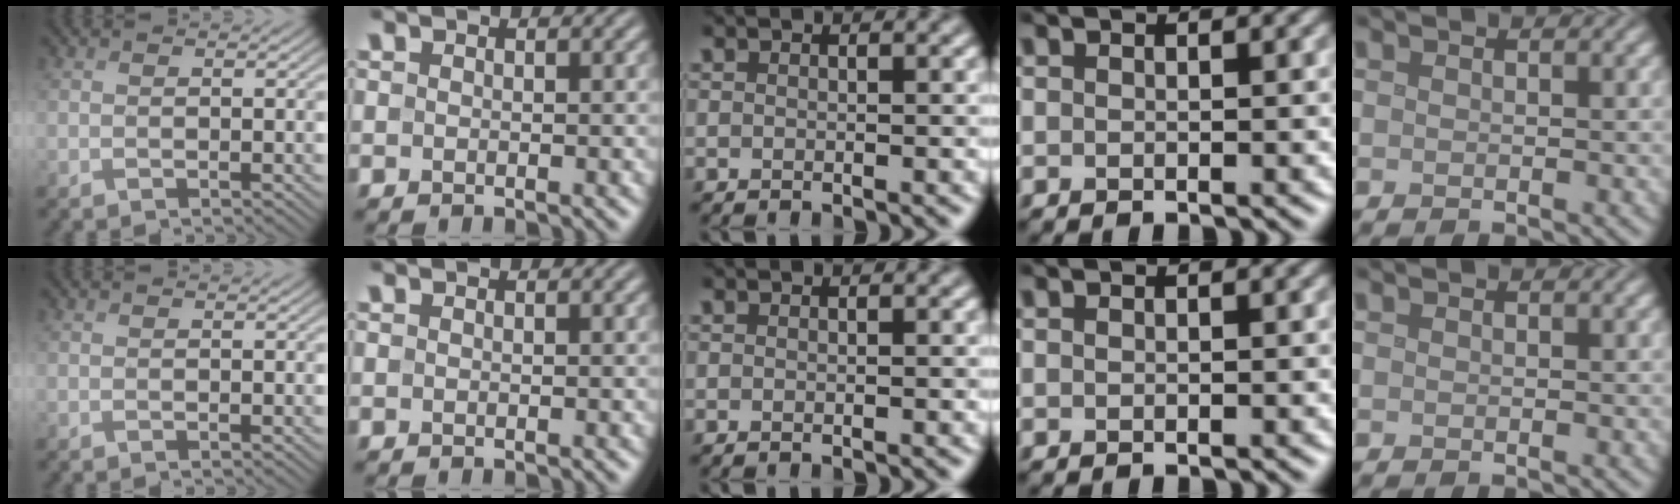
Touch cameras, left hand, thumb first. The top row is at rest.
{}